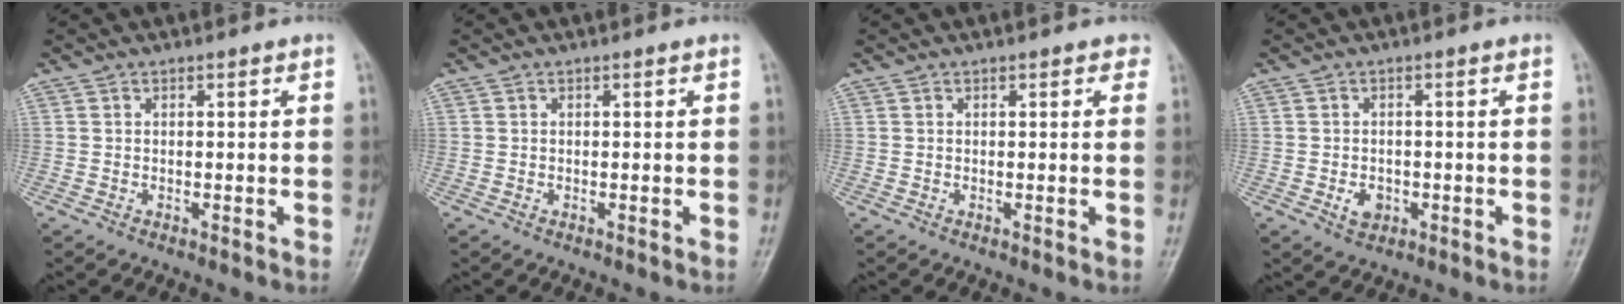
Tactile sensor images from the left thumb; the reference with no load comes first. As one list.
[{"total": 0.0}, {"total": 1.6, "force": [0.9, 0.9, 1.0], "torque": [0.001, 0.000, 0.006]}, {"total": 2.9, "force": [-0.9, 2.2, 1.6], "torque": [-0.019, 0.001, -0.009]}]